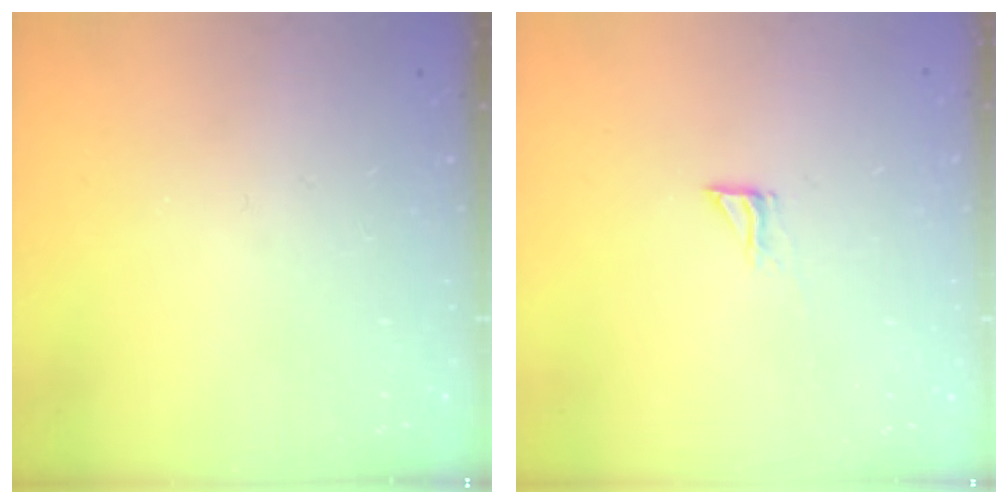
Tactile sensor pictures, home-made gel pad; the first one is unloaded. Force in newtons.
{"total": 4.6, "press": 4.5, "slide": 0.5}